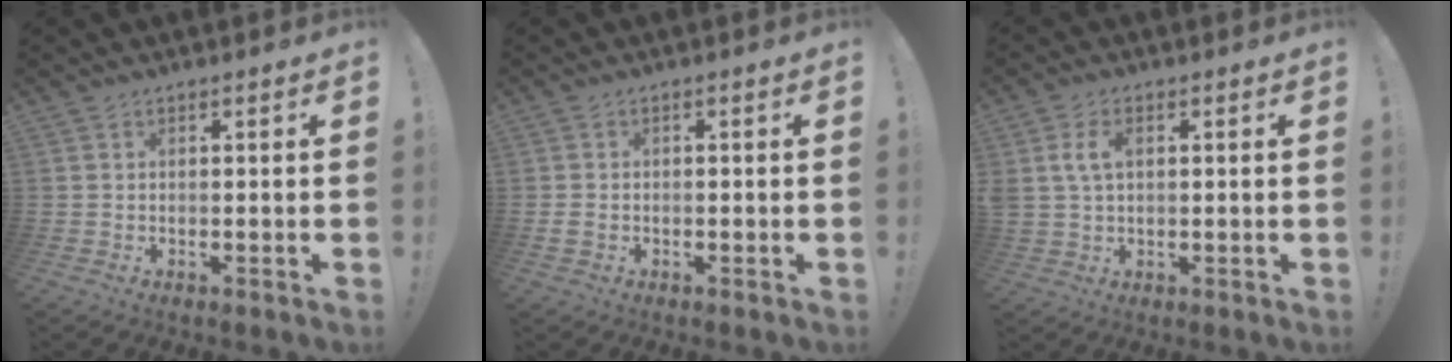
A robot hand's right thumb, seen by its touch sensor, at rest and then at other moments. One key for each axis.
{"total": 2.2, "fx": -0.6, "fy": 1.6, "fz": 1.3, "tx": -0.029, "ty": 0.004, "tz": -0.012}
{"total": 6.5, "fx": 1.3, "fy": 4.3, "fz": 4.7, "tx": -0.097, "ty": 0.010, "tz": 0.025}